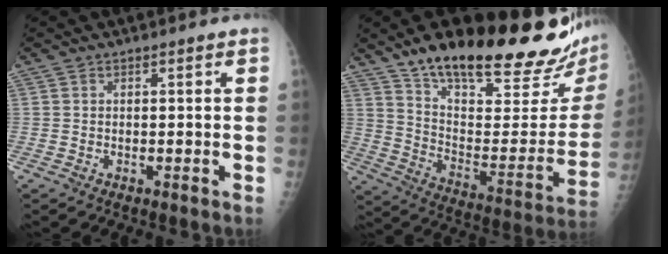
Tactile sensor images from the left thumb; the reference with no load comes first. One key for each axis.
{"total": 32.3, "fx": 24.0, "fy": 9.0, "fz": 19.6, "tx": -0.263, "ty": -0.097, "tz": 0.355}